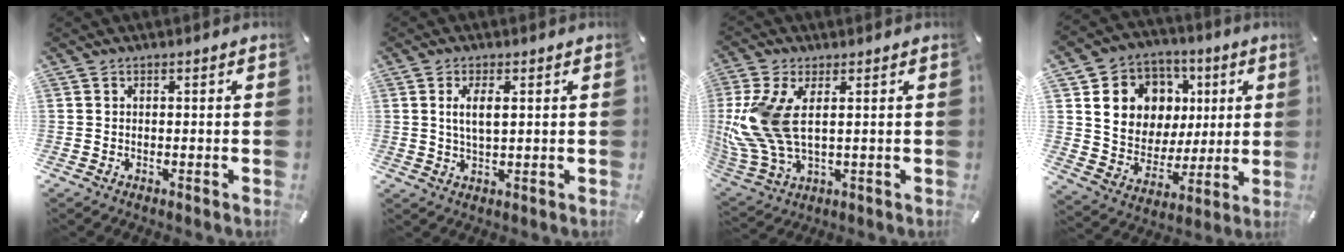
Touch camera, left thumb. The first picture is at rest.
{"total": 4.4, "force": [1.1, 1.7, 3.9], "torque": [-0.082, 0.005, 0.017]}
{"total": 13.4, "force": [2.5, 6.8, 11.3], "torque": [-0.253, -0.014, 0.050]}
{"total": 12.9, "force": [3.5, 11.8, 3.8], "torque": [-0.067, -0.014, 0.076]}